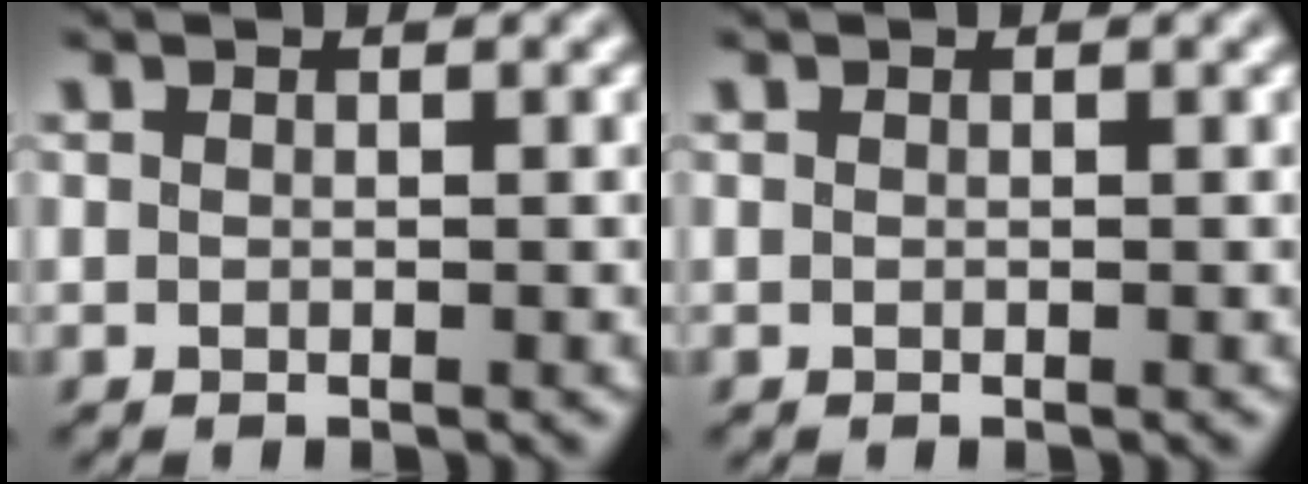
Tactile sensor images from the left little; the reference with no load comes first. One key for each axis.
{"total": 0.0}